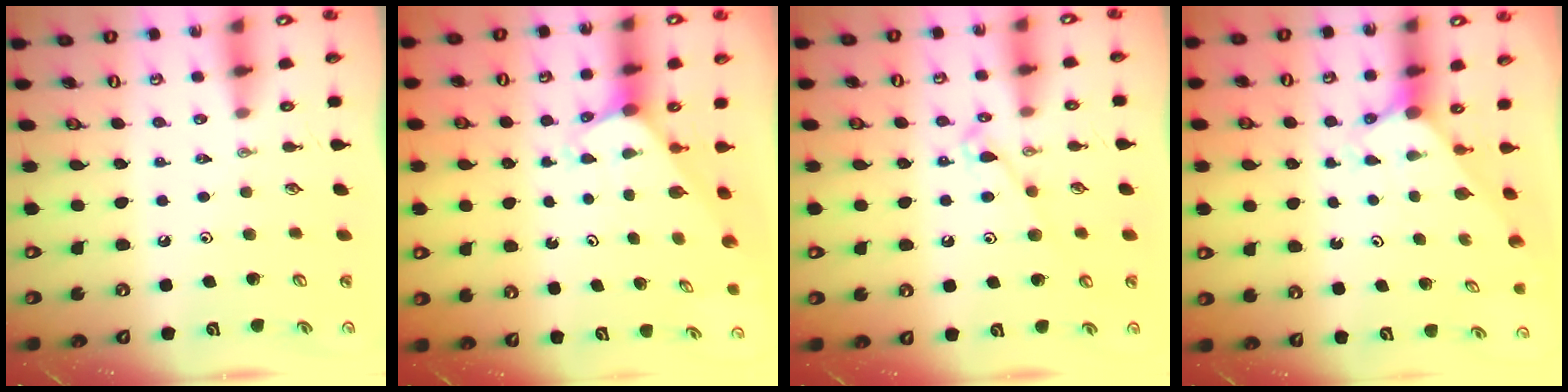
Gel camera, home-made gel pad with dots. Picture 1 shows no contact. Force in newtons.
{"total": 2.0, "press": 2.0, "slide": 0.1}
{"total": 8.3, "press": 8.3, "slide": 0.7}
{"total": 2.5, "press": 2.5, "slide": 0.3}